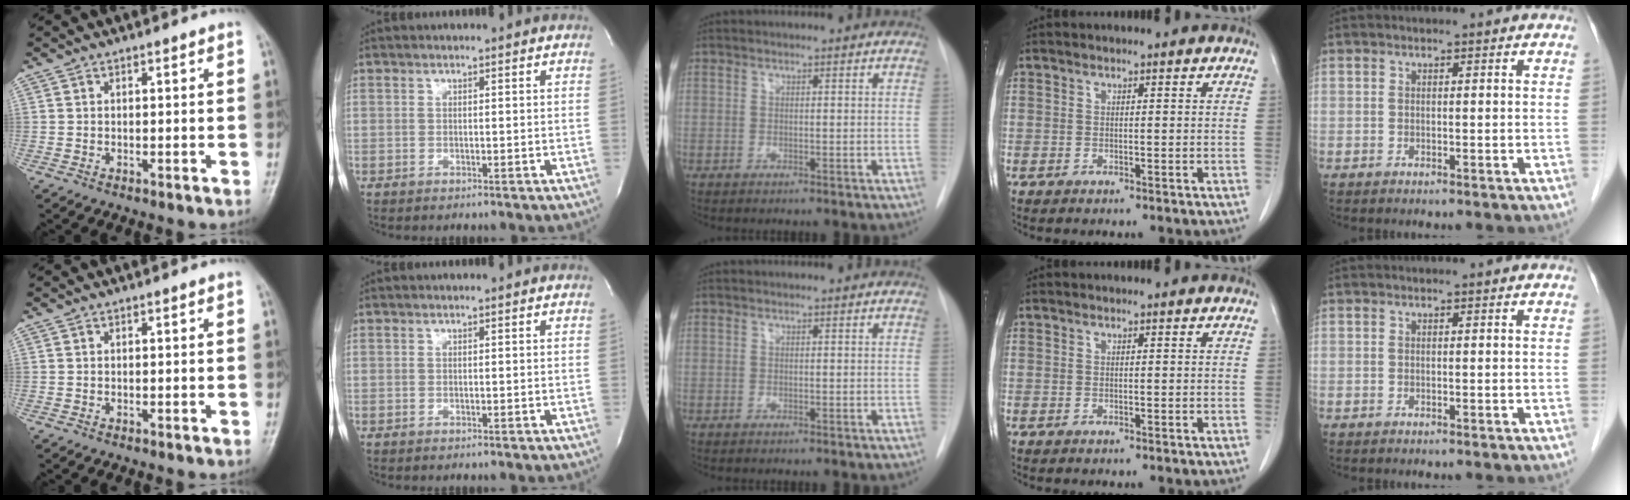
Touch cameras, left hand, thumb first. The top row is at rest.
{}